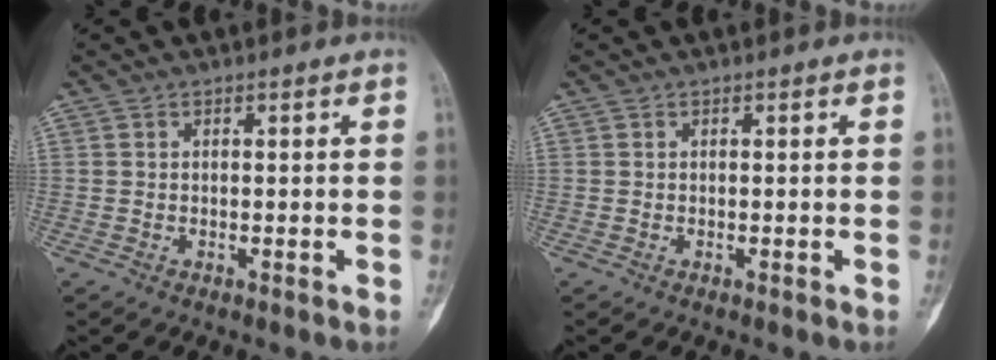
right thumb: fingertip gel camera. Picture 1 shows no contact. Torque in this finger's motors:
{"motor_torque": [0.11, 0.11, 0.02, -0.03, 0.00]}